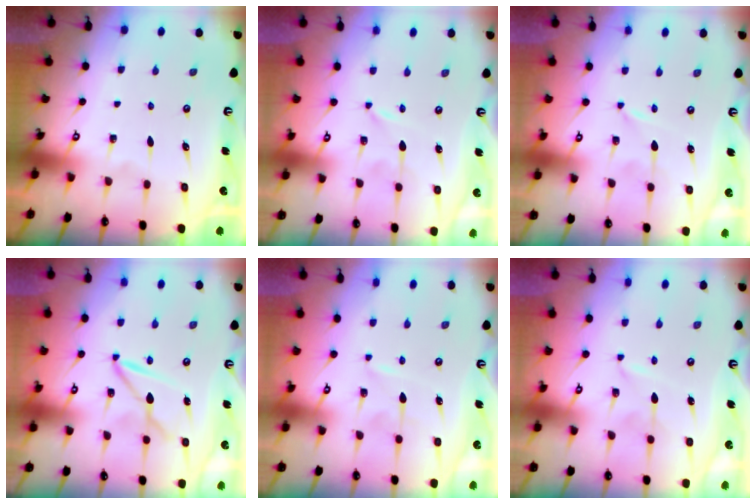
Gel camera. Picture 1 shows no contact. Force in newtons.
{"total": 0.0}
{"total": 0.0}
{"total": 4.6, "press": 4.6, "slide": 0.3}
{"total": 1.5, "press": 1.4, "slide": 0.2}
{"total": 2.3, "press": 2.3, "slide": 0.2}